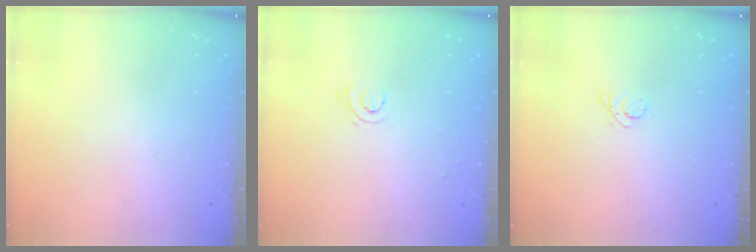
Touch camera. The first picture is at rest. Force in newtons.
{"total": 3.6, "press": 3.6, "slide": 0.6}
{"total": 2.6, "press": 2.5, "slide": 0.3}